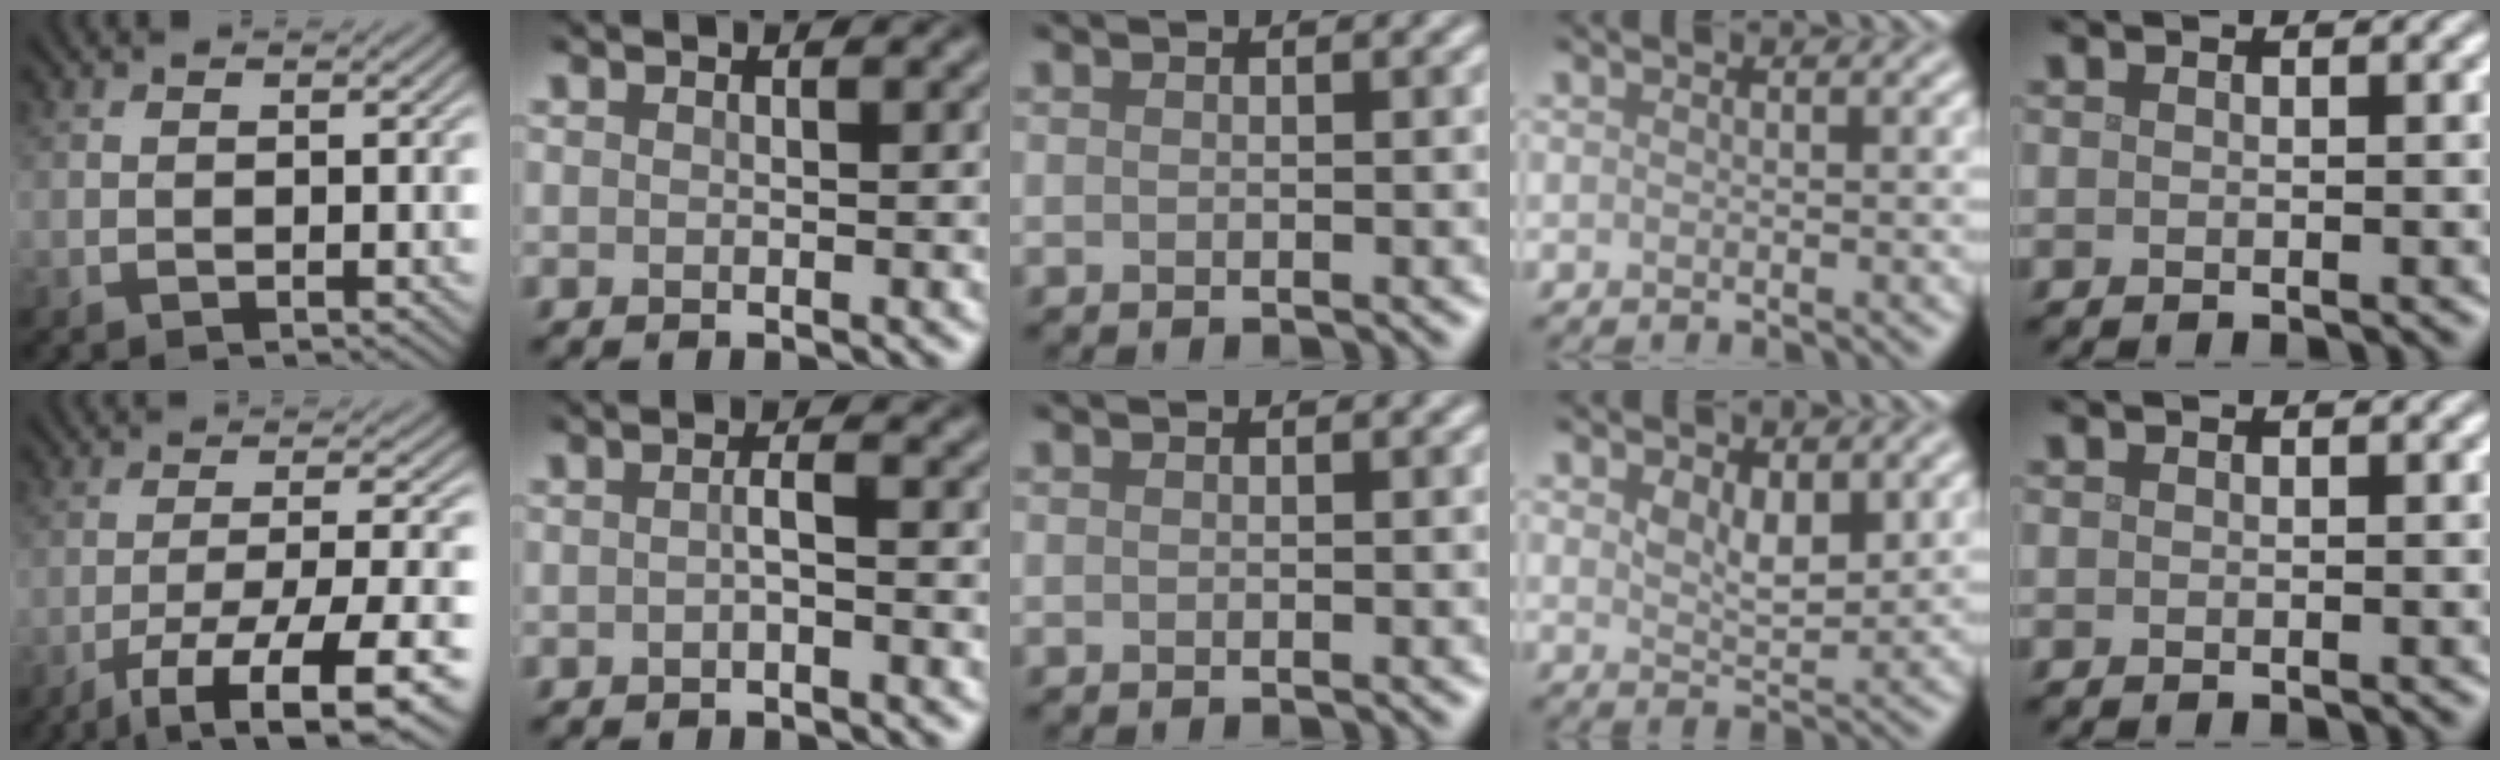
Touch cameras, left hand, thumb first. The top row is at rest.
{"thumb": {"total": 11.5, "force": [-6.5, 2.5, 9.2], "torque": [-0.164, -0.006, -0.093]}, "index": {"total": 1.2, "force": [-0.4, 0.2, 1.1], "torque": [-0.018, 0.003, -0.008]}, "ring": {"total": 3.1, "force": [1.3, 1.6, 2.3], "torque": [-0.043, -0.006, 0.028]}}